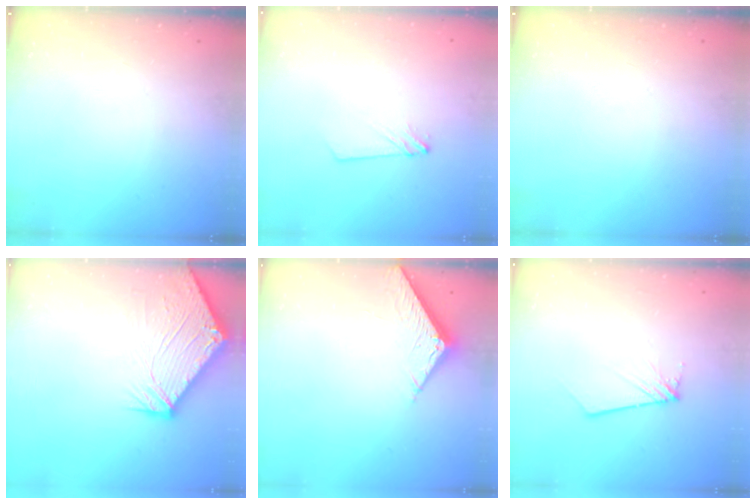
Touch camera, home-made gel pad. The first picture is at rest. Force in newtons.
{"total": 2.8, "press": 2.8, "slide": 0.3}
{"total": 0.0}
{"total": 9.6, "press": 9.5, "slide": 1.2}
{"total": 7.4, "press": 7.4, "slide": 0.2}
{"total": 2.7, "press": 2.7, "slide": 0.2}